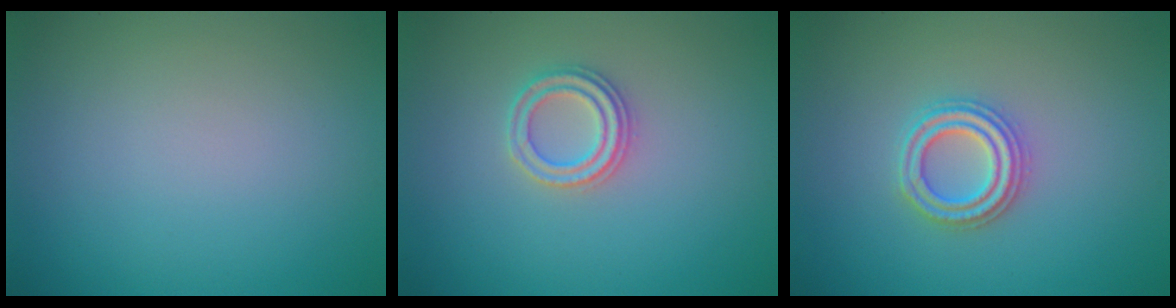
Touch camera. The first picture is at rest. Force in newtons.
{"total": 2.3, "press": 2.3, "slide": 0.3}
{"total": 2.7, "press": 2.7, "slide": 0.5}